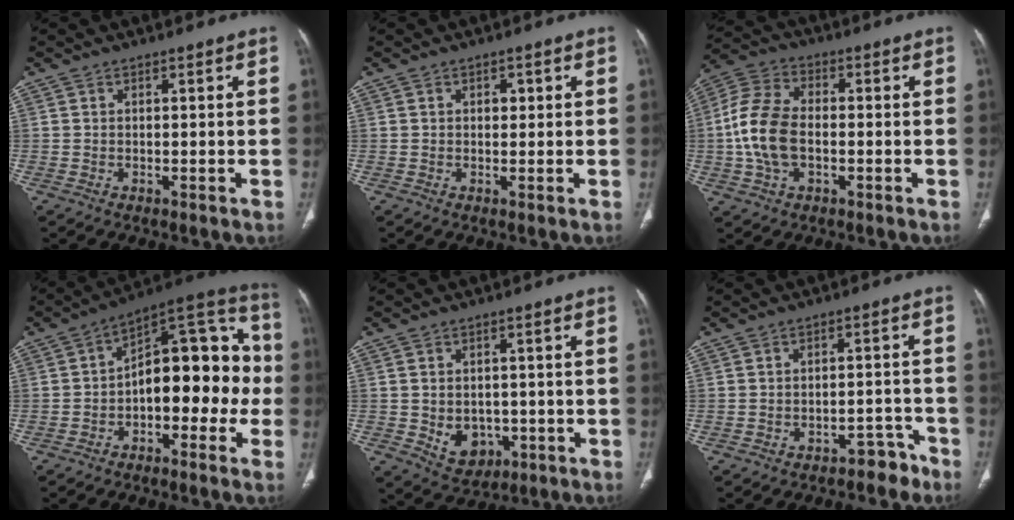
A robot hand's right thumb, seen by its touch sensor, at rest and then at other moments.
{"total": 1.5, "force": [0.4, 1.1, 0.9], "torque": [-0.005, 0.001, 0.004]}
{"total": 12.3, "force": [-1.3, 7.7, 9.5], "torque": [-0.199, 0.022, -0.029]}
{"total": 18.9, "force": [-2.4, 10.4, 15.7], "torque": [-0.169, 0.062, -0.046]}
{"total": 7.0, "force": [-1.5, 5.5, 4.0], "torque": [-0.037, 0.006, -0.005]}
{"total": 4.6, "force": [-3.7, 2.6, 1.1], "torque": [-0.001, 0.049, -0.045]}